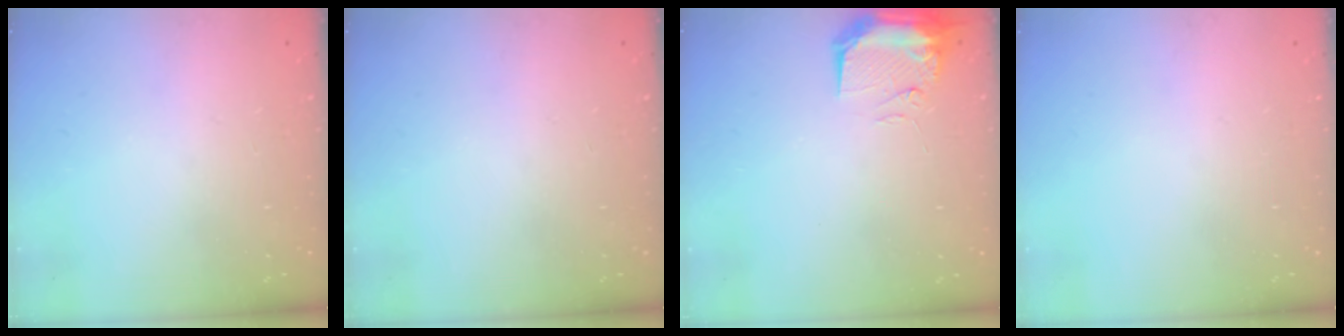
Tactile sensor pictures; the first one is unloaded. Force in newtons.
{"total": 0.0}
{"total": 14.8, "press": 11.3, "slide": 9.5}
{"total": 0.0}